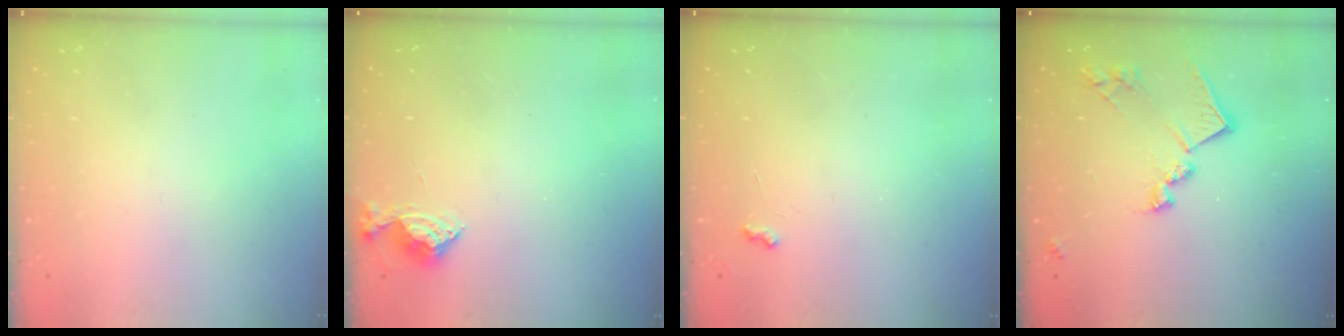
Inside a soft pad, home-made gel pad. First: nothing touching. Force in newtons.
{"total": 5.3, "press": 5.3, "slide": 0.7}
{"total": 3.0, "press": 3.0, "slide": 0.4}
{"total": 14.9, "press": 14.9, "slide": 0.8}